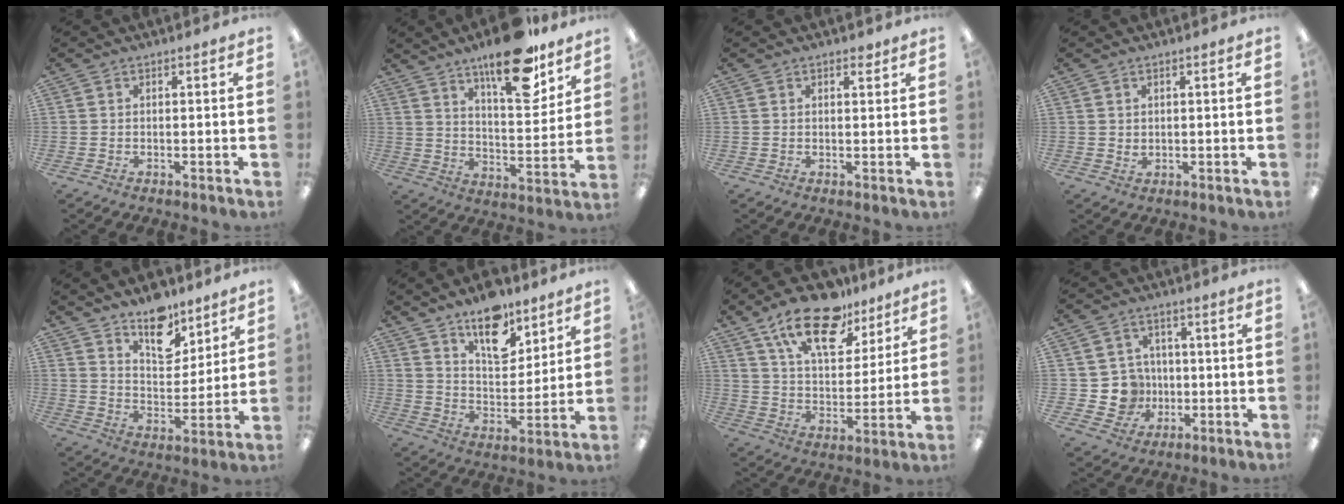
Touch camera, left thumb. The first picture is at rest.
{"total": 19.7, "force": [14.1, 6.8, 12.0], "torque": [-0.169, -0.087, 0.230]}
{"total": 1.8, "force": [1.3, 0.9, 0.9], "torque": [-0.002, -0.005, 0.019]}
{"total": 1.4, "force": [0.8, 1.0, 0.5], "torque": [-0.003, -0.002, 0.012]}
{"total": 12.1, "force": [9.1, 6.0, 5.2], "torque": [-0.060, -0.060, 0.162]}
{"total": 14.0, "force": [9.7, 6.9, 7.3], "torque": [-0.096, -0.057, 0.171]}
{"total": 18.8, "force": [12.8, 8.9, 10.5], "torque": [-0.164, -0.064, 0.219]}
{"total": 8.5, "force": [-0.7, 8.2, 2.3], "torque": [-0.057, 0.012, -0.001]}